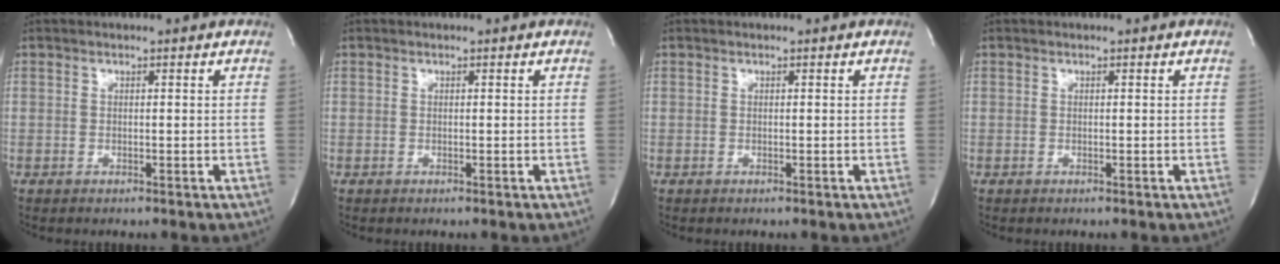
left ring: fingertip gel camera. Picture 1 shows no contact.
{"total": 0.0}
{"total": 0.0}
{"total": 0.0}